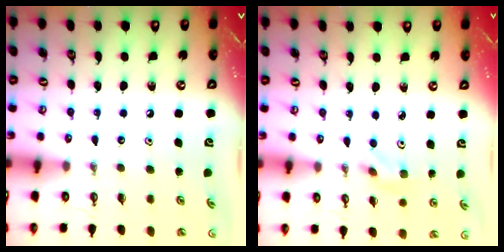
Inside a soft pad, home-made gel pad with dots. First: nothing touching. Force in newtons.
{"total": 2.5, "press": 2.5, "slide": 0.5}